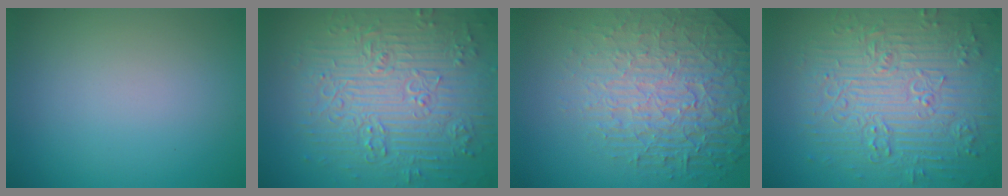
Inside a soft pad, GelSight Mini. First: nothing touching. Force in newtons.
{"total": 9.3, "press": 6.9, "slide": 6.3}
{"total": 7.8, "press": 5.9, "slide": 5.1}
{"total": 9.3, "press": 6.9, "slide": 6.3}